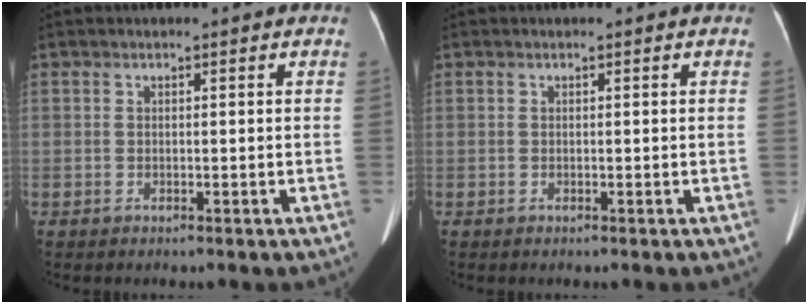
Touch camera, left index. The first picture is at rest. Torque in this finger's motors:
{"motor_torque": [0.03, 0.07, 0.01, 0.01]}